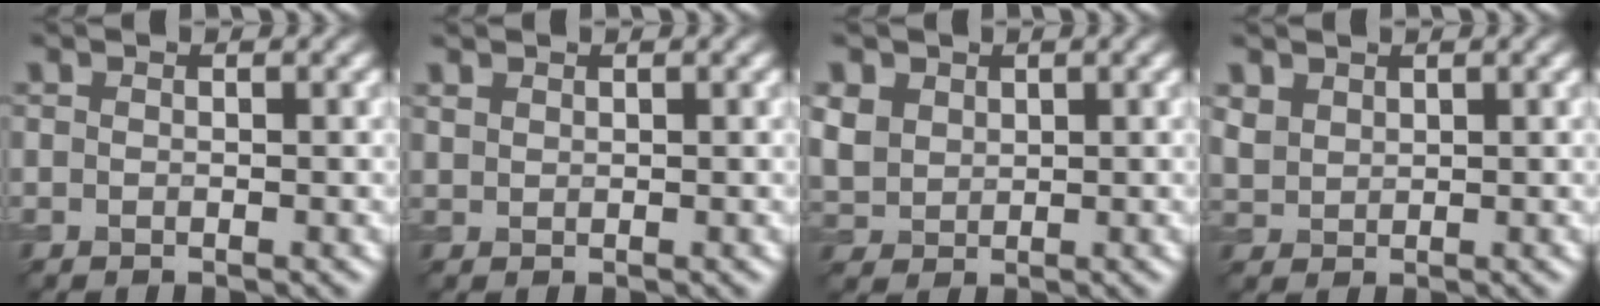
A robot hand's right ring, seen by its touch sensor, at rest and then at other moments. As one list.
[{"total": 0.9, "force": [0.8, 0.4, 0.1], "torque": [-0.007, 0.001, 0.021]}, {"total": 3.1, "force": [1.3, 2.5, 1.2], "torque": [-0.043, 0.000, 0.033]}, {"total": 1.8, "force": [1.2, 1.2, 0.5], "torque": [-0.017, 0.001, 0.031]}]